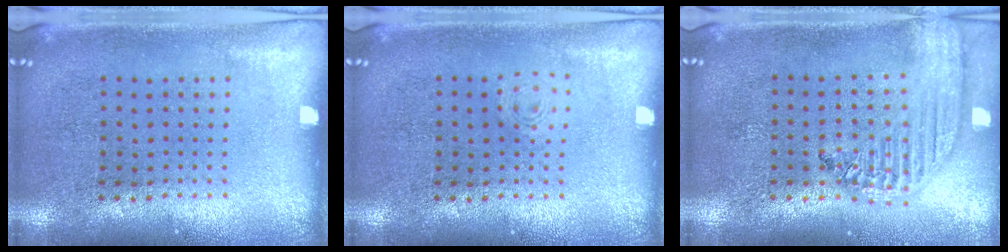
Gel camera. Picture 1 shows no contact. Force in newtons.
{"total": 0.7, "press": 0.6, "slide": 0.2}
{"total": 2.2, "press": 1.9, "slide": 1.1}